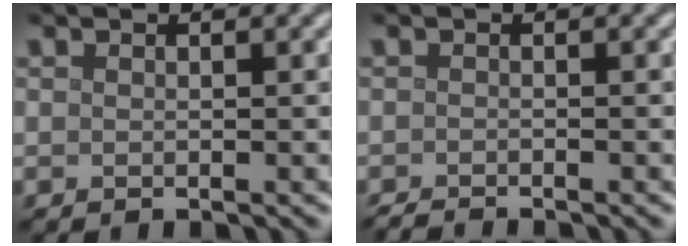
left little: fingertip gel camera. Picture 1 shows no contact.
{"total": 1.3, "force": [-1.2, 0.1, 0.4], "torque": [-0.001, -0.004, -0.024]}